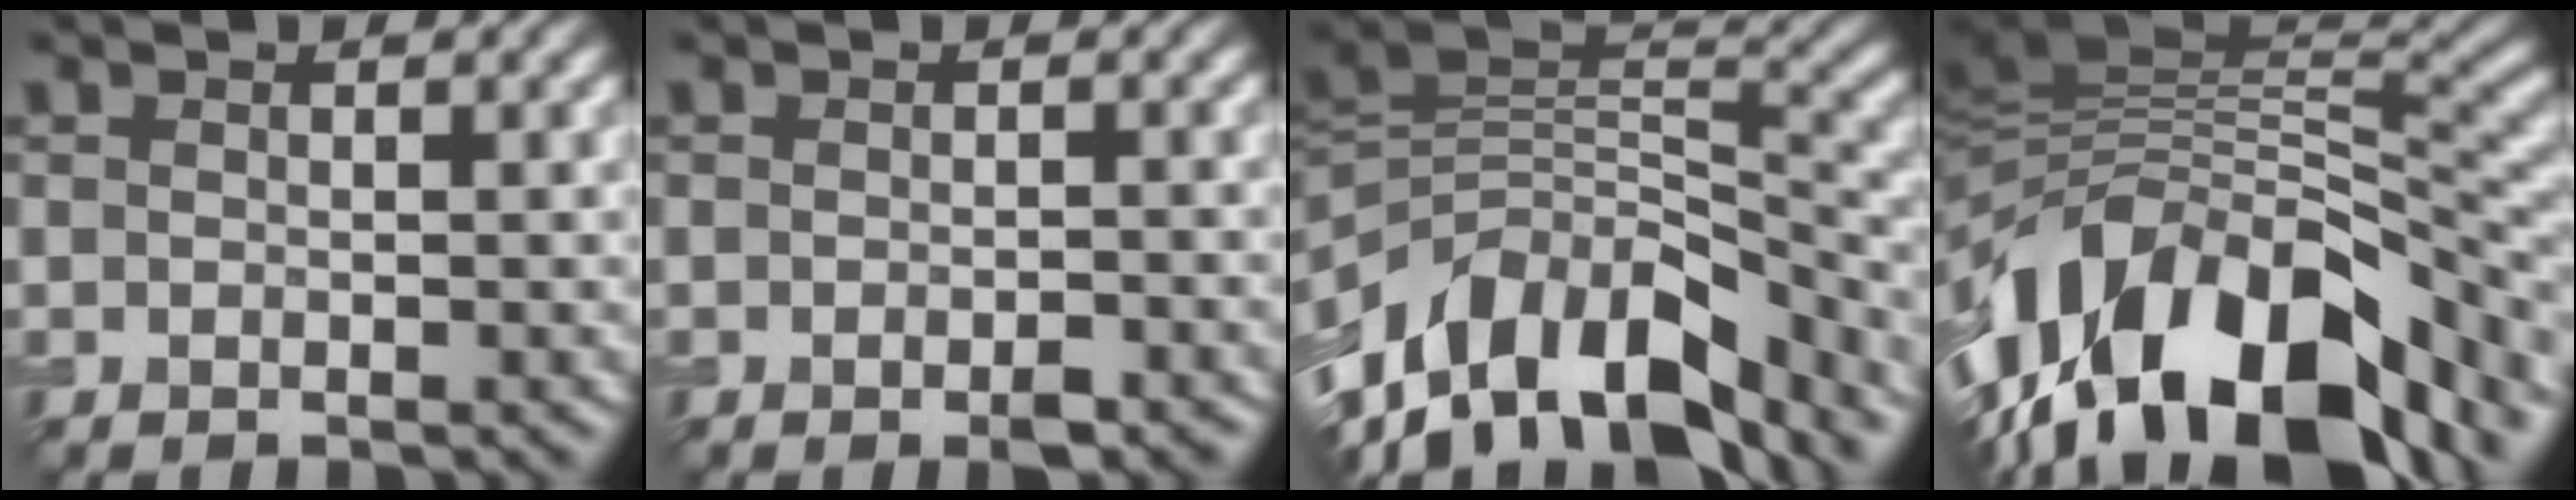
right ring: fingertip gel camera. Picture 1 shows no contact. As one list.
[{"total": 1.6, "force": [-0.9, 0.6, 1.3], "torque": [-0.018, -0.004, -0.012]}, {"total": 12.6, "force": [-6.9, 7.1, 7.9], "torque": [-0.155, 0.022, -0.126]}, {"total": 16.1, "force": [-7.4, 7.8, 12.0], "torque": [-0.204, 0.010, -0.127]}]